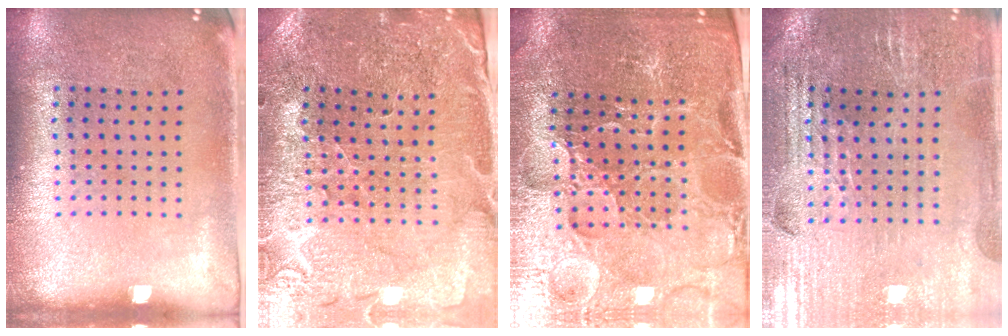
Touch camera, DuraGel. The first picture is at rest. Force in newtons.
{"total": 1.8, "press": 1.8, "slide": 0.2}
{"total": 3.9, "press": 3.9, "slide": 0.7}
{"total": 2.9, "press": 2.8, "slide": 0.5}